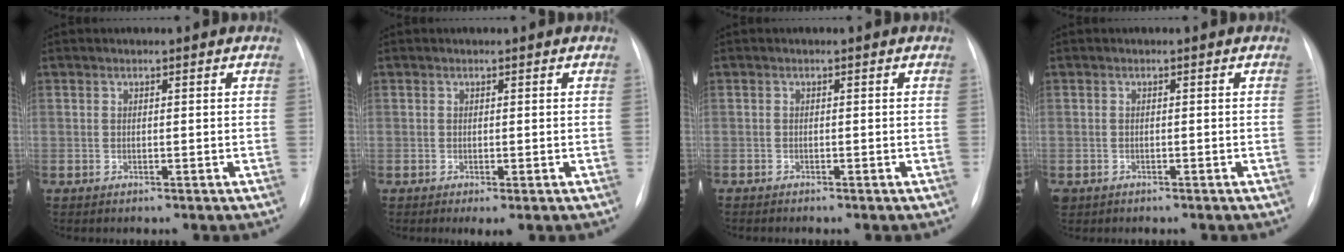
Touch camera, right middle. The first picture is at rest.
{"total": 1.8, "force": [-0.6, 0.3, 1.7], "torque": [-0.021, -0.006, -0.008]}
{"total": 0.8, "force": [-0.7, 0.1, 0.3], "torque": [-0.007, -0.002, -0.012]}
{"total": 1.9, "force": [-1.2, 1.4, 0.5], "torque": [-0.013, 0.000, -0.017]}